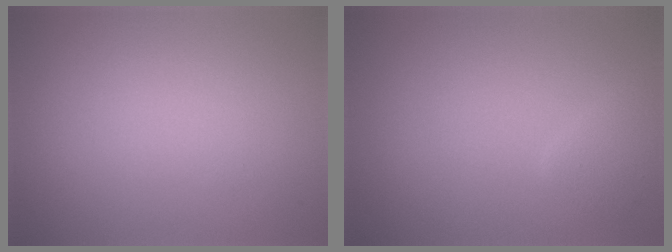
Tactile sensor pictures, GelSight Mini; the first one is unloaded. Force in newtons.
{"total": 1.4, "press": 1.4, "slide": 0.1}